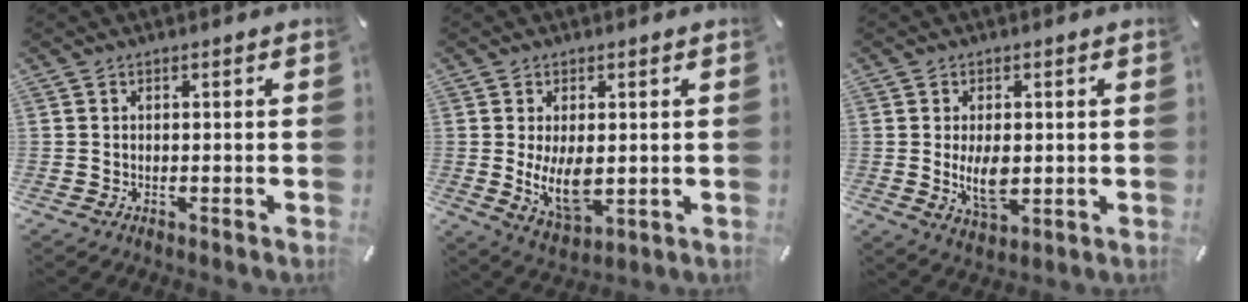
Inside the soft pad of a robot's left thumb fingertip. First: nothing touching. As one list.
[{"total": 9.2, "force": [0.1, 5.3, 7.6], "torque": [-0.147, -0.012, 0.004]}, {"total": 7.0, "force": [-0.1, 4.1, 5.7], "torque": [-0.122, -0.010, -0.009]}]